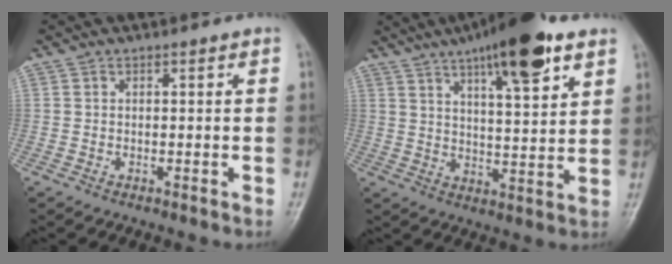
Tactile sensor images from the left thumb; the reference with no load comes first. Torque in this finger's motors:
{"motor_torque": [2.34, 1.23, 1.70, -1.08, 0.25]}